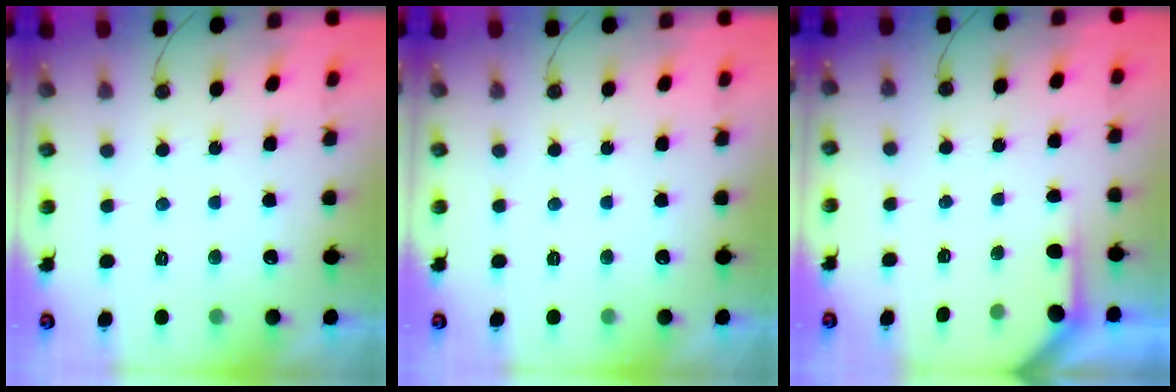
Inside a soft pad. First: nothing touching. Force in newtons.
{"total": 0.0}
{"total": 1.9, "press": 1.9, "slide": 0.2}